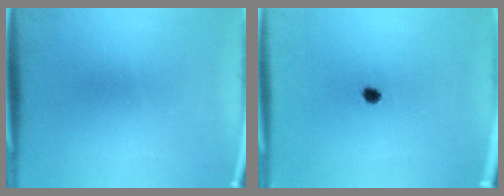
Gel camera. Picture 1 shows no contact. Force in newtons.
{"total": 1.8}